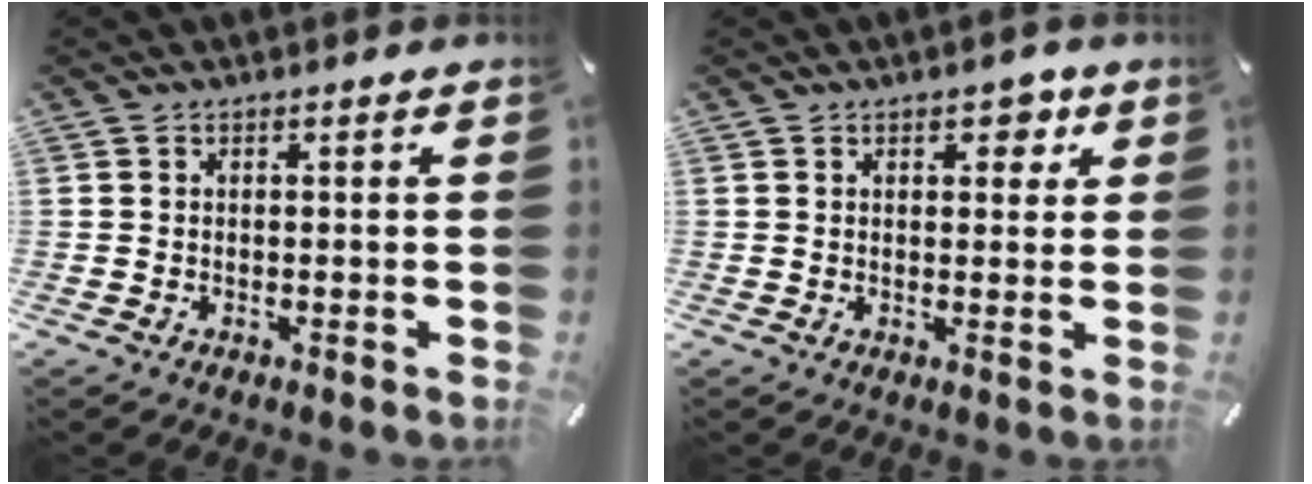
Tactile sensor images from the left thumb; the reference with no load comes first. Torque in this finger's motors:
{"motor_torque": [-0.01, -0.05, 0.04, 0.02, 0.01]}